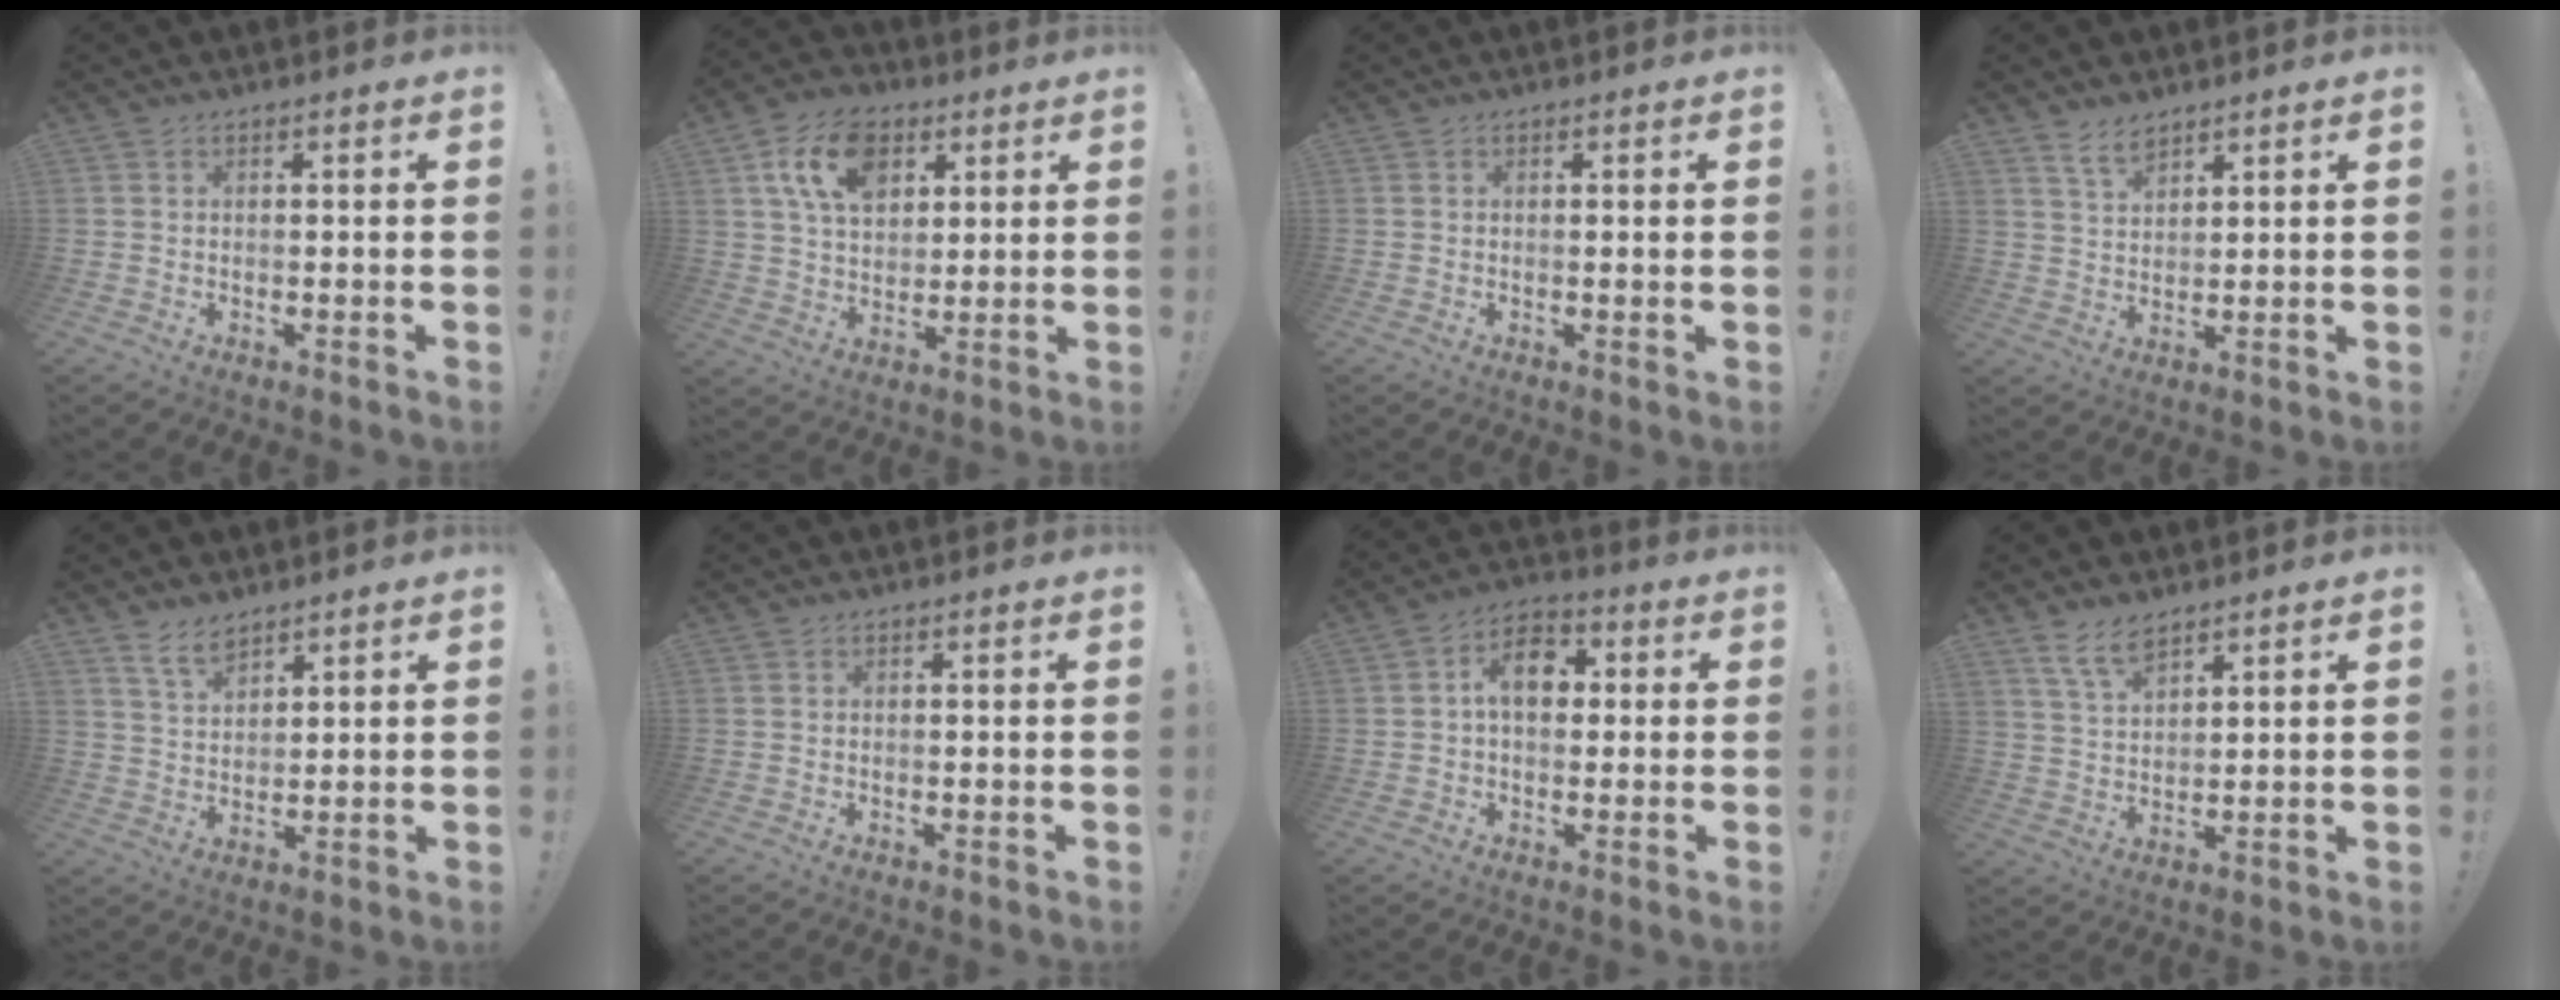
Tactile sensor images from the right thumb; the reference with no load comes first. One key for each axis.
{"total": 14.9, "fx": 6.8, "fy": 10.0, "fz": 8.6, "tx": -0.135, "ty": -0.016, "tz": 0.130}
{"total": 0.9, "fx": 0.4, "fy": -0.1, "fz": 0.8, "tx": -0.009, "ty": -0.002, "tz": 0.005}
{"total": 5.2, "fx": 4.3, "fy": 2.0, "fz": 2.3, "tx": -0.040, "ty": -0.023, "tz": 0.078}
{"total": 6.0, "fx": 4.9, "fy": 2.5, "fz": 2.5, "tx": -0.048, "ty": -0.025, "tz": 0.091}
{"total": 0.0}
{"total": 10.3, "fx": 1.8, "fy": 6.9, "fz": 7.4, "tx": -0.116, "ty": 0.015, "tz": 0.034}
{"total": 7.2, "fx": 5.6, "fy": 2.7, "fz": 3.6, "tx": -0.068, "ty": -0.027, "tz": 0.106}